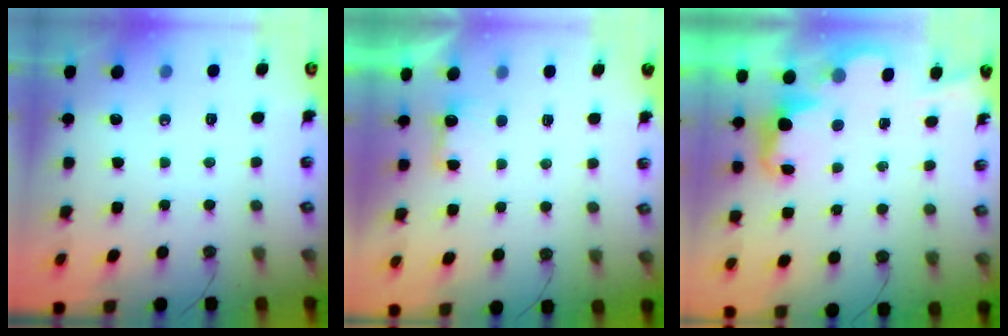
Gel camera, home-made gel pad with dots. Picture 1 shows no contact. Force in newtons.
{"total": 2.3, "press": 2.1, "slide": 0.9}
{"total": 4.0, "press": 4.0, "slide": 0.6}